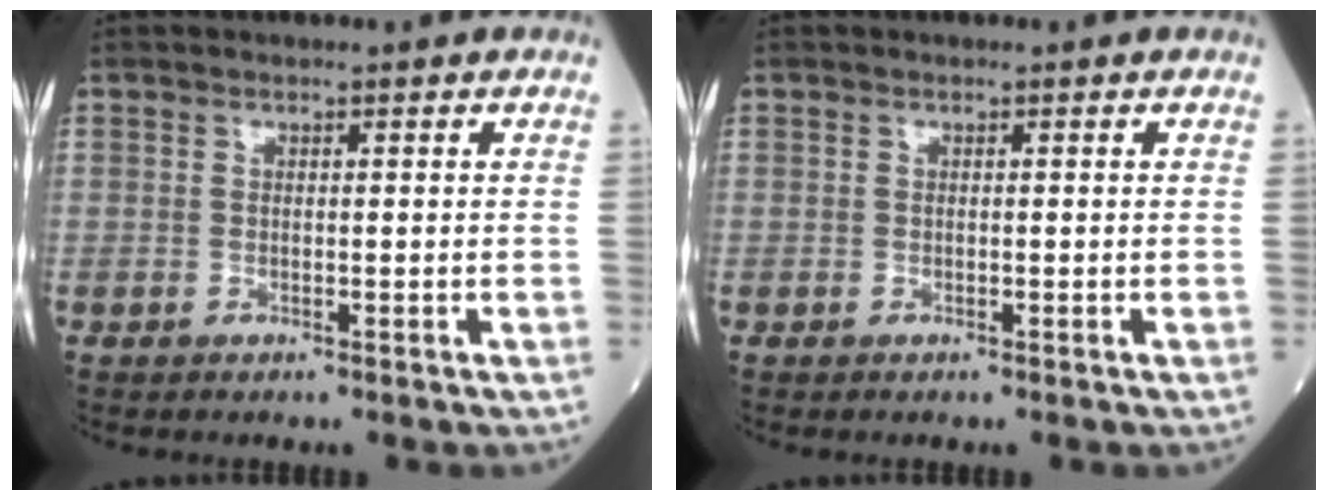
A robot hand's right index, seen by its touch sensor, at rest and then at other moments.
{"total": 0.0}